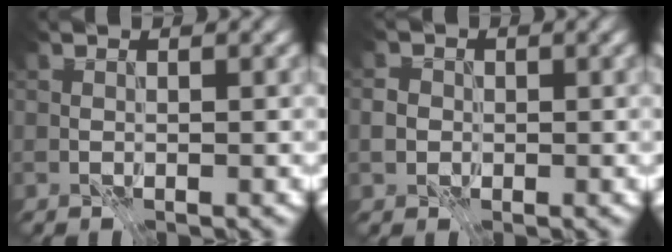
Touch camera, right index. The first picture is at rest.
{"total": 1.5, "force": [-0.2, 1.4, 0.5], "torque": [-0.007, 0.001, -0.008]}